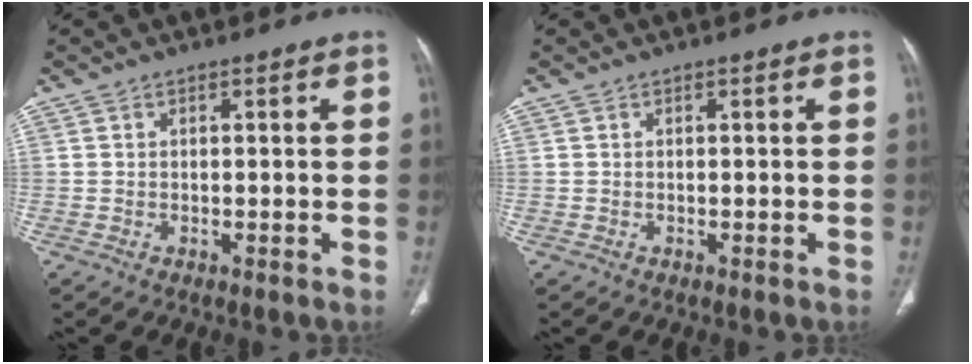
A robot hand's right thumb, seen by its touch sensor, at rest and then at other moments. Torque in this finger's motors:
{"motor_torque": [0.02, 0.02, 0.00, 0.00, 0.00]}